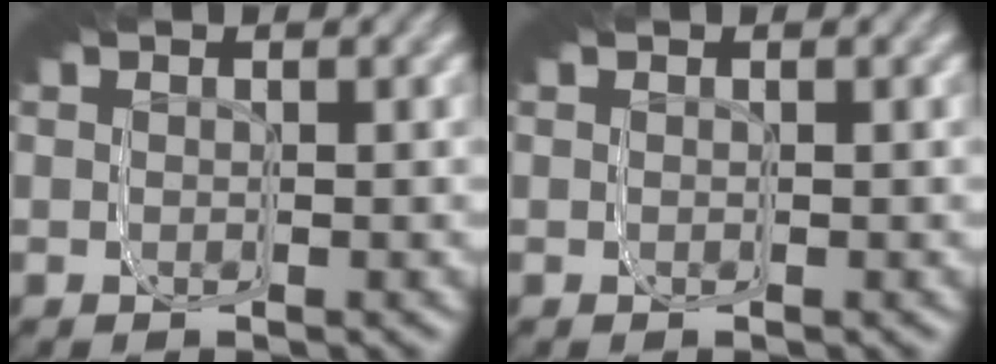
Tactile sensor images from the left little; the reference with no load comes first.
{"total": 0.0}